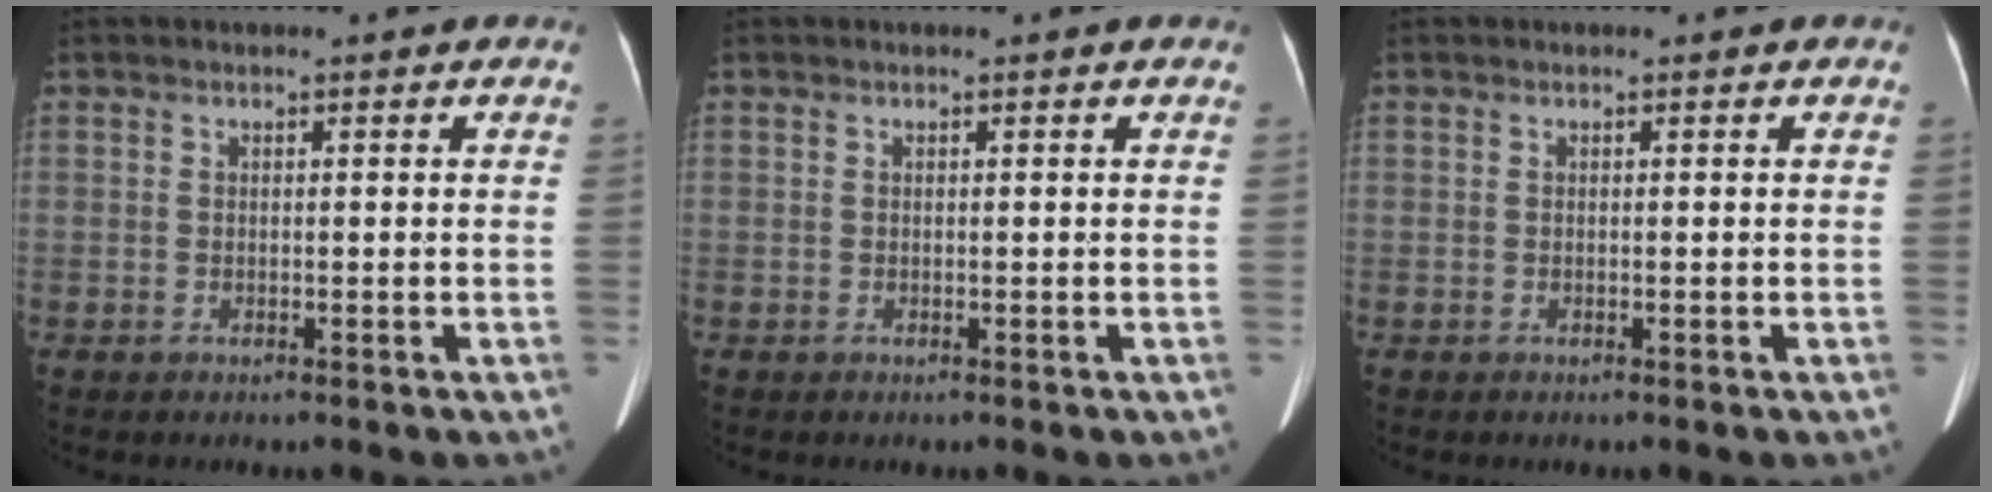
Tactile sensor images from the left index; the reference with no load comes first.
{"total": 0.0}
{"total": 0.0}